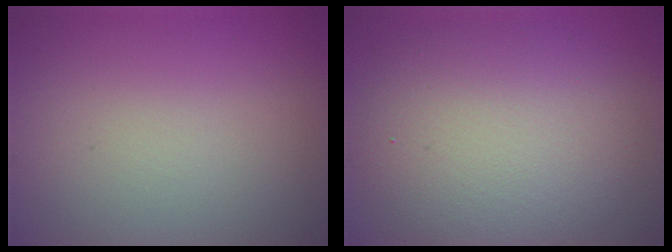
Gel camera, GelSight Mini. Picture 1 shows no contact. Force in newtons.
{"total": 10.5, "press": 10.5, "slide": 0.1}